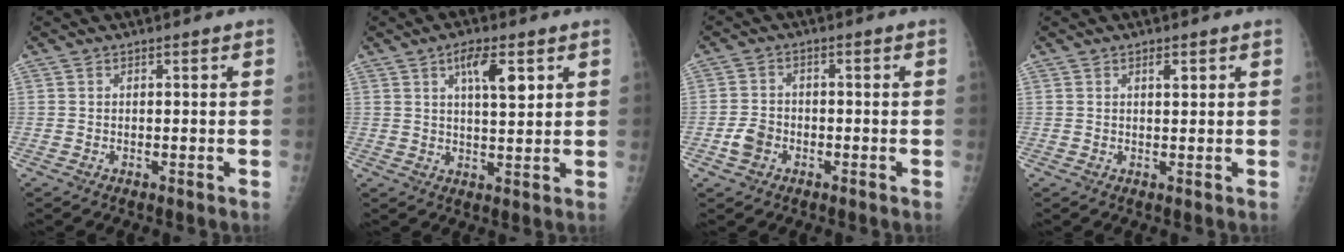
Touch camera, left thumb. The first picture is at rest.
{"total": 7.1, "force": [3.1, 2.3, 5.9], "torque": [-0.088, -0.013, 0.050]}
{"total": 3.9, "force": [-1.7, 3.0, 1.8], "torque": [-0.026, 0.012, -0.032]}
{"total": 1.5, "force": [0.8, 0.6, 1.2], "torque": [-0.014, -0.002, 0.013]}